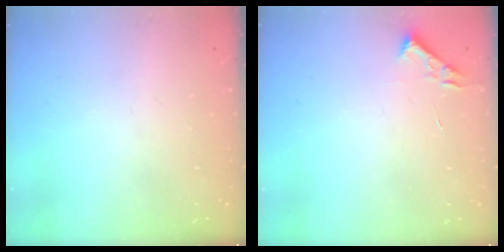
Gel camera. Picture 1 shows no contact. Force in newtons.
{"total": 2.7, "press": 2.7, "slide": 0.4}